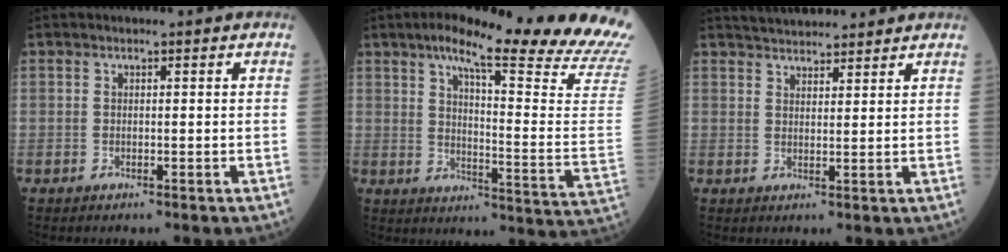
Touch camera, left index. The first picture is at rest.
{"total": 25.1, "force": [21.0, -0.3, 13.7], "torque": [-0.199, -0.080, 0.260]}
{"total": 8.0, "force": [7.5, 1.7, 2.4], "torque": [-0.040, 0.022, 0.115]}